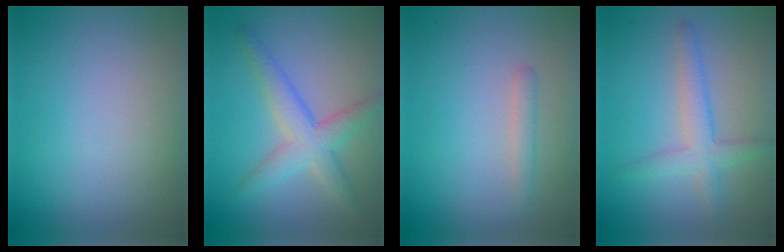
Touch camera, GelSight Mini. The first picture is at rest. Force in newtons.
{"total": 4.1, "press": 4.1, "slide": 0.1}
{"total": 1.2, "press": 1.2, "slide": 0.1}
{"total": 2.8, "press": 2.8, "slide": 0.2}